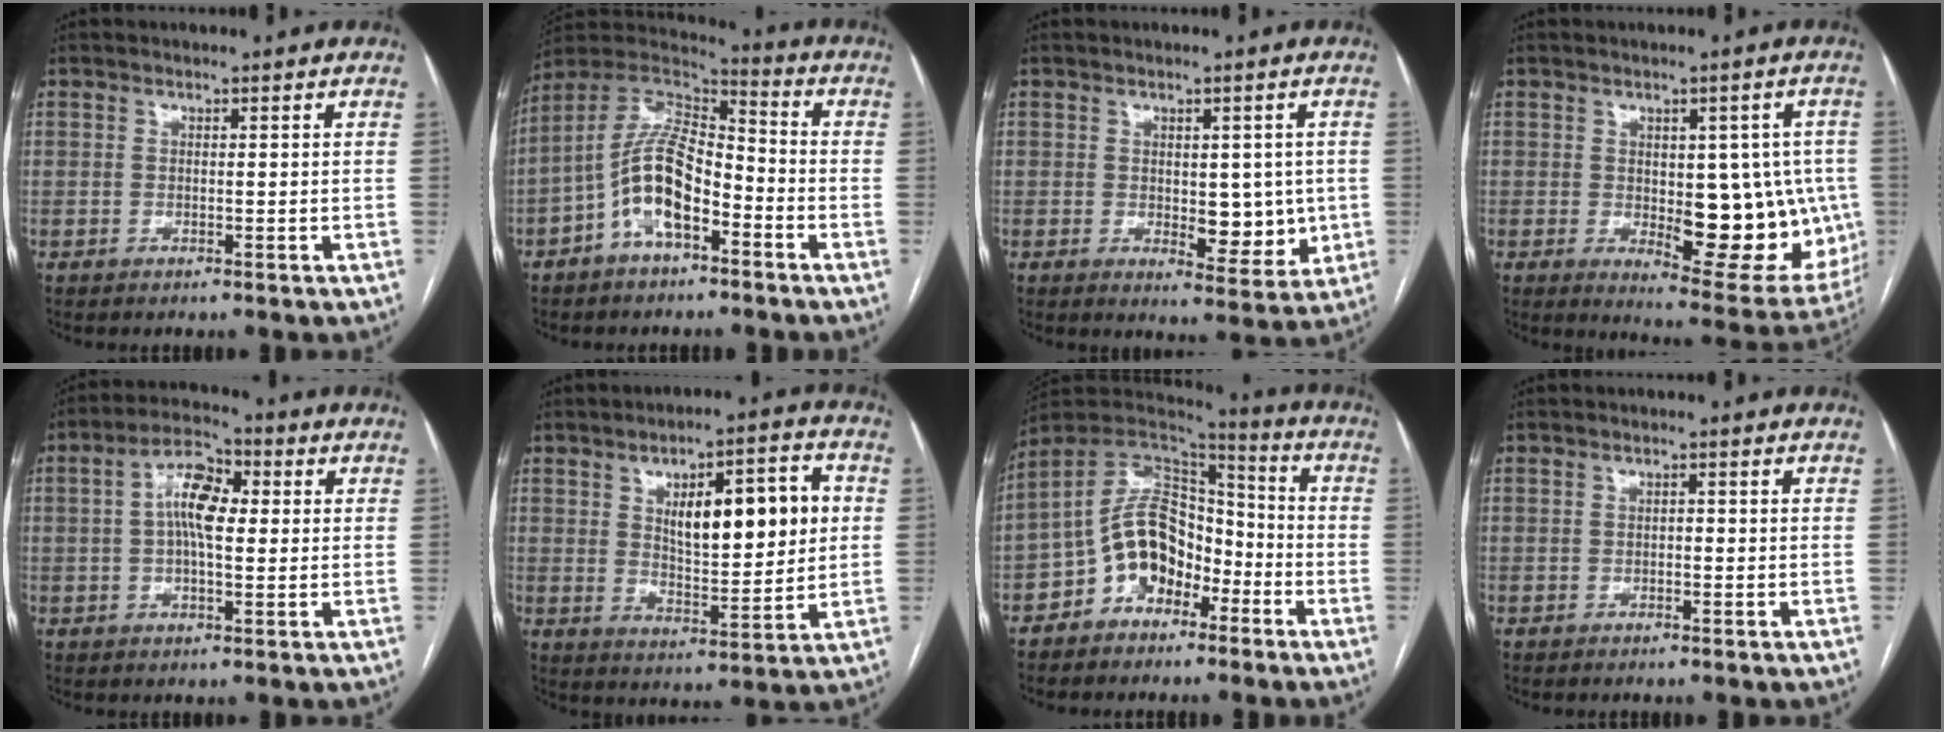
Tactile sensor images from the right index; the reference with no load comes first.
{"total": 12.6, "force": [-5.0, 5.5, 10.2], "torque": [-0.211, 0.030, -0.088]}
{"total": 7.0, "force": [-0.2, 3.6, 6.0], "torque": [-0.065, -0.006, 0.011]}
{"total": 15.0, "force": [-1.2, 6.5, 13.5], "torque": [-0.149, 0.000, 0.004]}
{"total": 8.2, "force": [1.3, 3.4, 7.4], "torque": [-0.143, 0.026, 0.017]}
{"total": 13.9, "force": [3.3, 4.4, 12.8], "torque": [-0.189, 0.015, 0.055]}
{"total": 12.3, "force": [-5.5, 8.0, 7.5], "torque": [-0.147, 0.032, -0.098]}
{"total": 0.5, "force": [-0.2, 0.3, 0.4], "torque": [-0.006, 0.001, -0.005]}